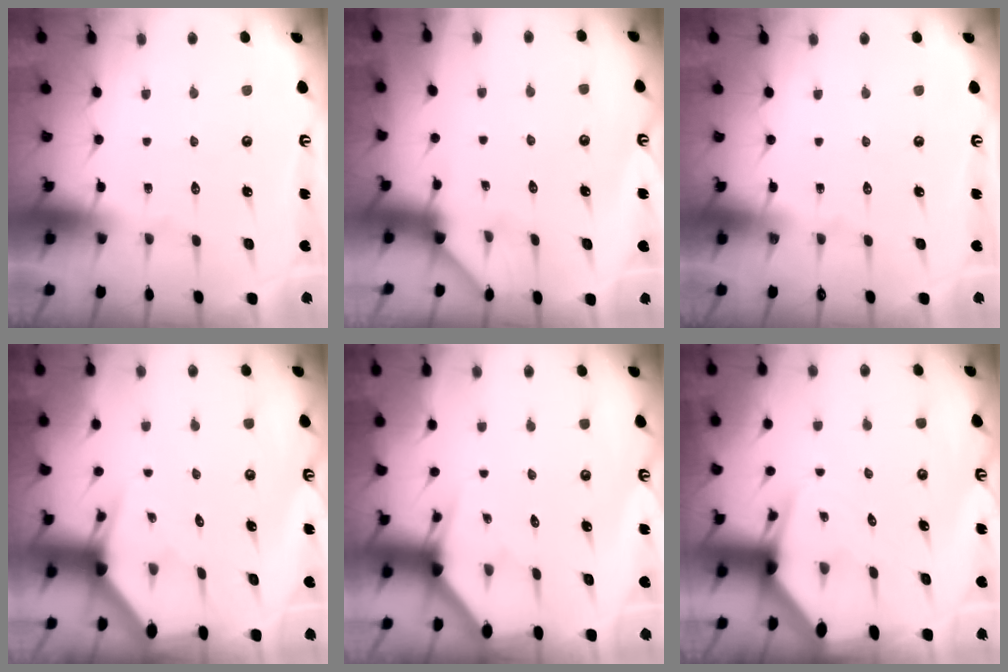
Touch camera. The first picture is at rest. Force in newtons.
{"total": 2.0, "press": 2.0, "slide": 0.3}
{"total": 0.0}
{"total": 2.9, "press": 2.9, "slide": 0.2}
{"total": 3.0, "press": 3.0, "slide": 0.1}
{"total": 4.6, "press": 4.5, "slide": 0.6}